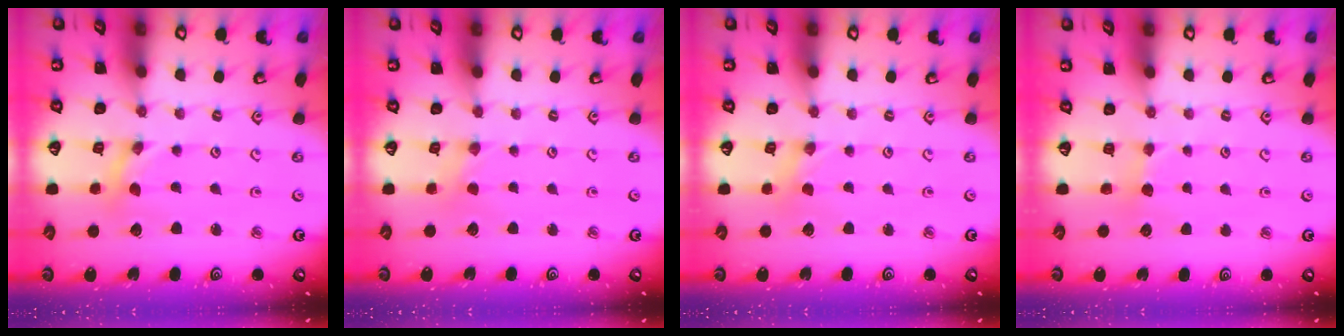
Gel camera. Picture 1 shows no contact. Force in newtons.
{"total": 0.8, "press": 0.8, "slide": 0.2}
{"total": 0.0}
{"total": 3.4, "press": 3.4, "slide": 0.5}